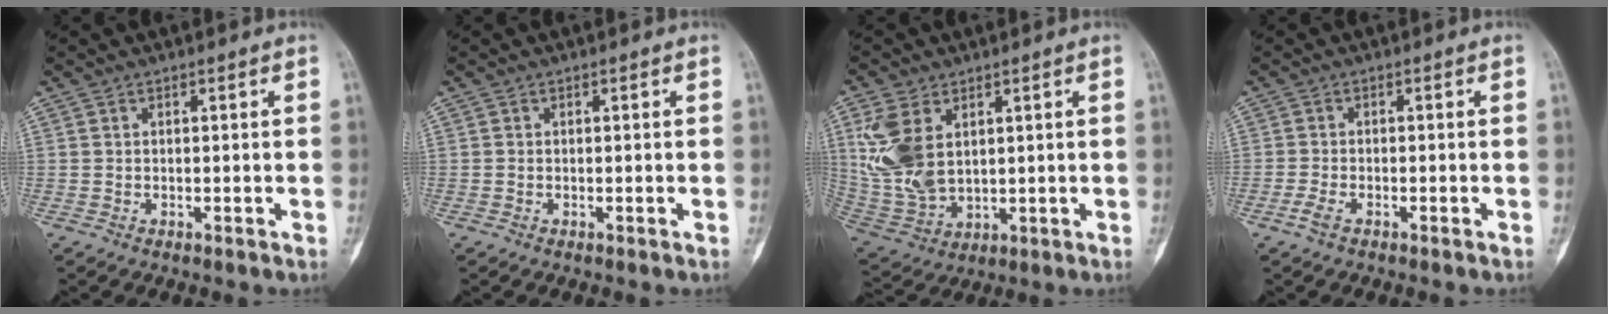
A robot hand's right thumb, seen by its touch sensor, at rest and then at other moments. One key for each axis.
{"total": 0.0}
{"total": 12.5, "fx": 3.4, "fy": 8.0, "fz": 9.0, "tx": -0.186, "ty": -0.010, "tz": 0.083}
{"total": 2.3, "fx": -1.4, "fy": 0.9, "fz": 1.6, "tx": -0.038, "ty": 0.005, "tz": -0.031}